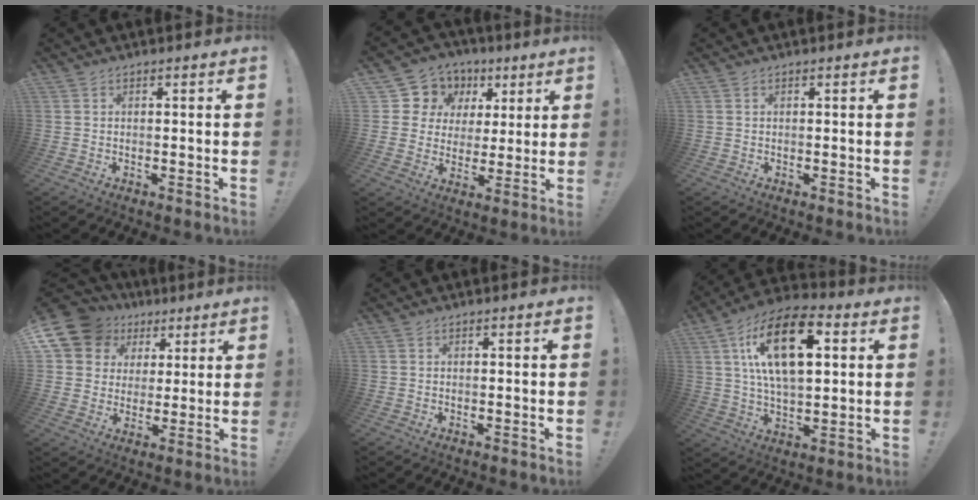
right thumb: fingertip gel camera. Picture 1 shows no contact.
{"total": 9.5, "force": [3.3, 8.7, 2.2], "torque": [-0.034, -0.024, 0.072]}
{"total": 0.0}
{"total": 12.4, "force": [6.3, 9.9, 4.1], "torque": [-0.067, -0.037, 0.129]}
{"total": 0.0}
{"total": 20.0, "force": [5.9, 10.0, 16.3], "torque": [-0.284, -0.006, 0.090]}